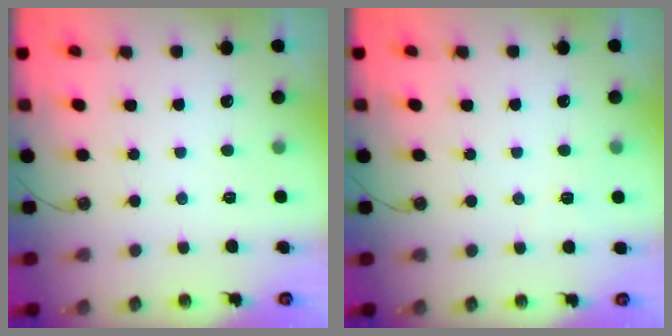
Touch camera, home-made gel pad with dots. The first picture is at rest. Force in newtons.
{"total": 2.6, "press": 1.9, "slide": 1.8}